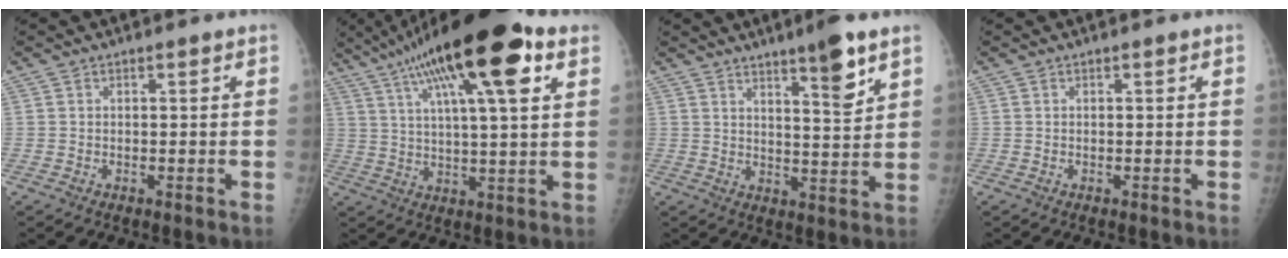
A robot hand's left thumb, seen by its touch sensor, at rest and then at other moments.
{"total": 21.1, "force": [10.7, 4.9, 17.6], "torque": [-0.289, 0.002, 0.172]}
{"total": 8.2, "force": [5.2, 1.2, 6.3], "torque": [-0.087, -0.037, 0.080]}
{"total": 0.0}